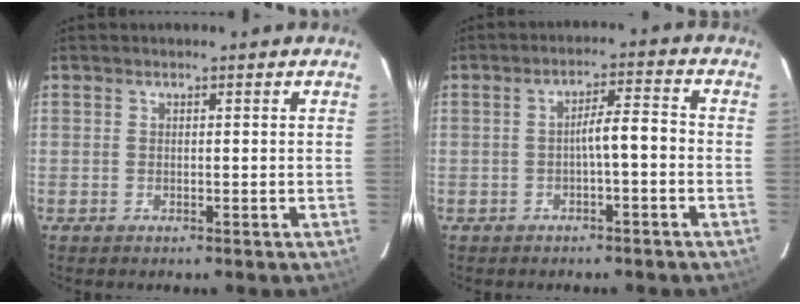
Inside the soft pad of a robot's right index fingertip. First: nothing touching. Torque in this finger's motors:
{"motor_torque": [0.68, 0.06, 0.37, 0.09]}